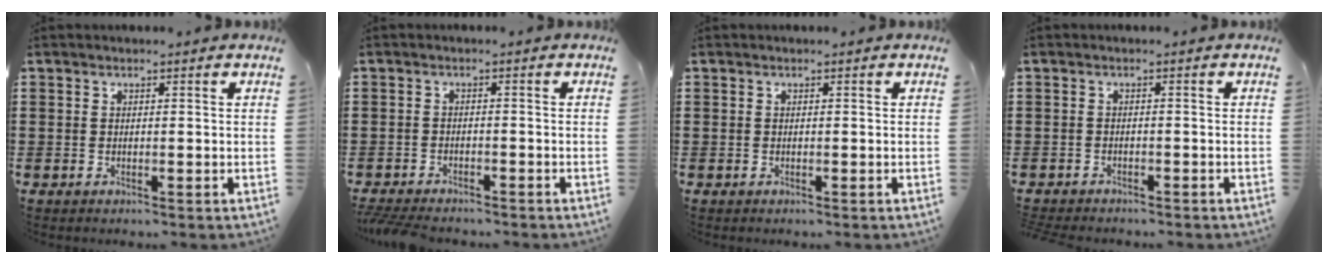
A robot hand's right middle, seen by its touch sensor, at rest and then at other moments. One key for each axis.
{"total": 2.3, "fx": -2.2, "fy": 0.3, "fz": 0.3, "tx": -0.017, "ty": -0.002, "tz": -0.050}
{"total": 0.0}
{"total": 1.2, "fx": -1.2, "fy": 0.1, "fz": 0.0, "tx": -0.003, "ty": 0.002, "tz": -0.025}